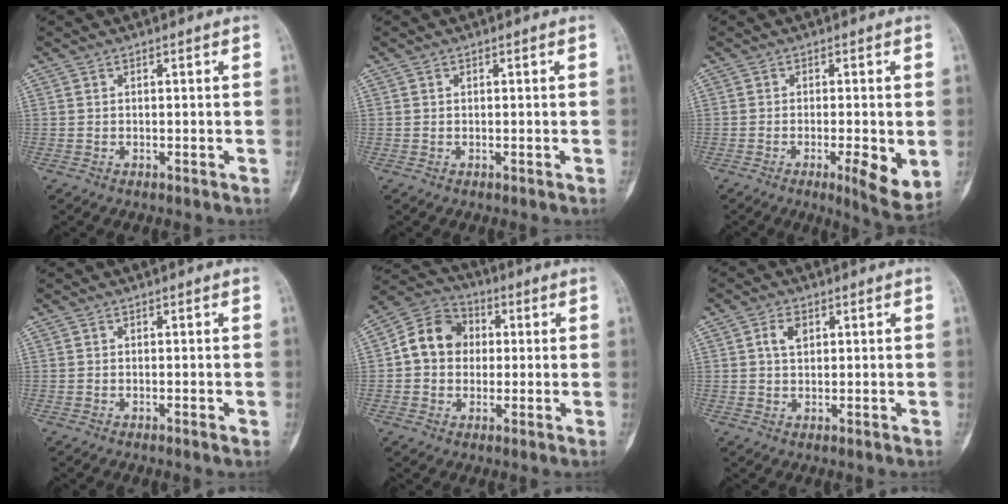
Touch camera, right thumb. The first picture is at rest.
{"total": 0.0}
{"total": 7.3, "force": [-1.6, 1.6, 6.9], "torque": [-0.100, -0.016, -0.024]}
{"total": 0.7, "force": [-0.3, 0.1, 0.7], "torque": [-0.009, -0.001, -0.003]}
{"total": 10.5, "force": [0.9, 9.0, 5.5], "torque": [-0.074, 0.024, 0.002]}
{"total": 3.5, "force": [1.1, 2.3, 2.4], "torque": [-0.040, 0.001, 0.020]}